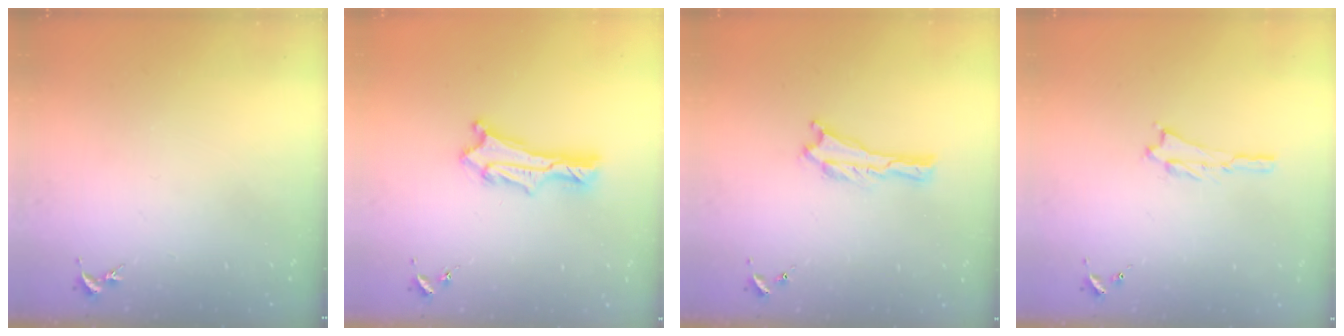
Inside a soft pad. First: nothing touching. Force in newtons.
{"total": 2.4, "press": 2.4, "slide": 0.3}
{"total": 0.0}
{"total": 0.8, "press": 0.8, "slide": 0.2}